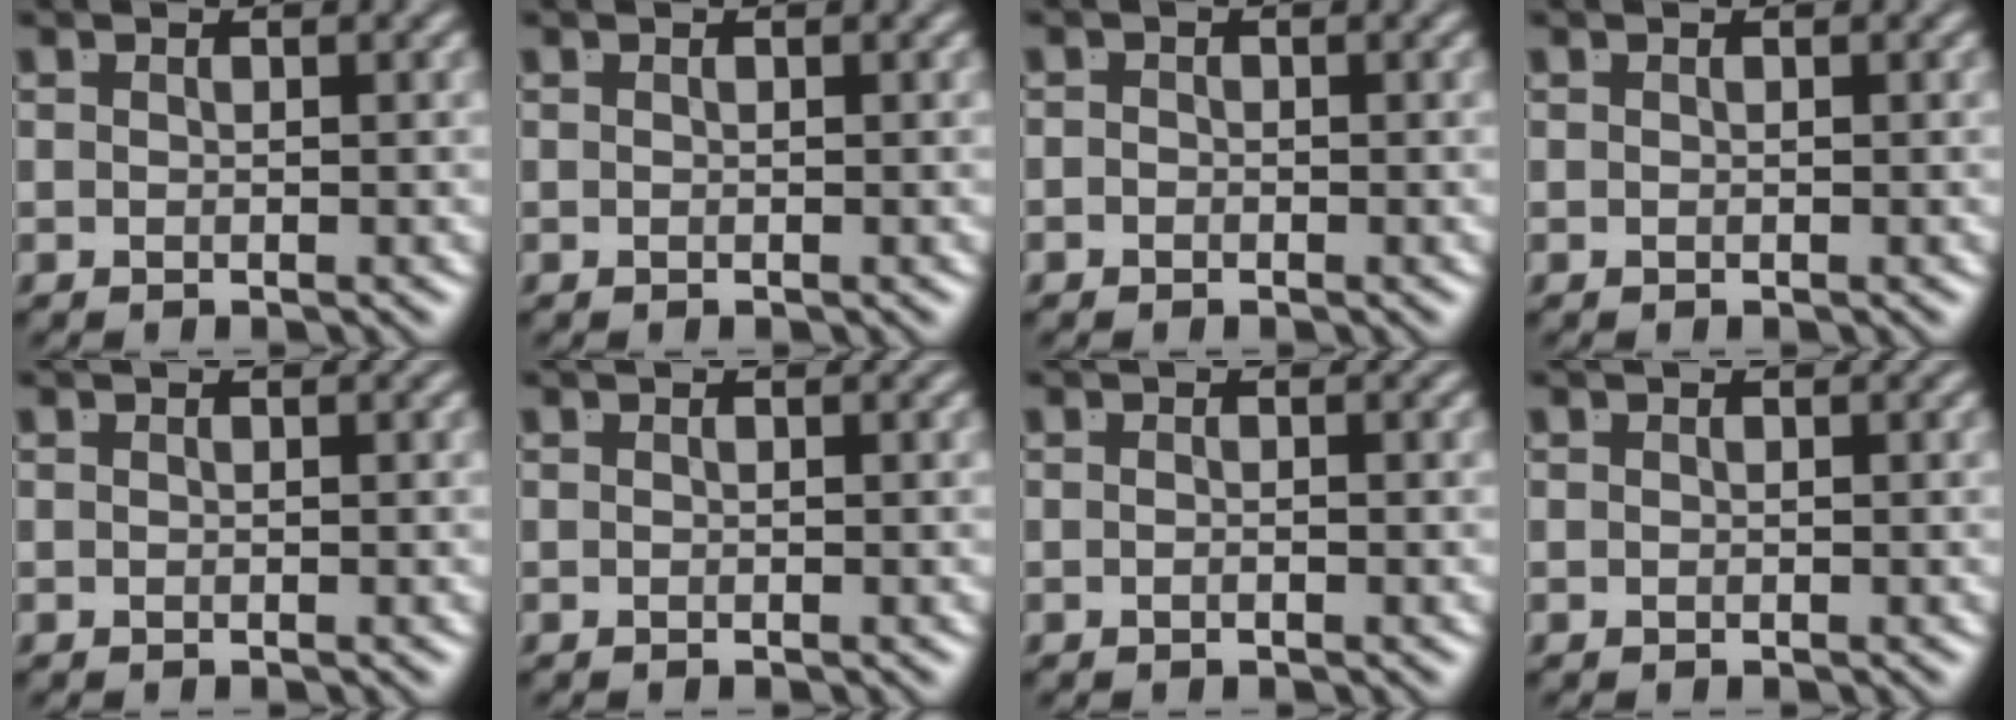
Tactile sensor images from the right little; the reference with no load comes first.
{"total": 0.0}
{"total": 0.7, "force": [-0.7, 0.0, -0.2], "torque": [0.005, -0.011, -0.008]}
{"total": 0.0}
{"total": 0.0}
{"total": 0.0}
{"total": 0.6, "force": [-0.4, -0.2, 0.3], "torque": [-0.007, 0.000, -0.008]}
{"total": 0.0}